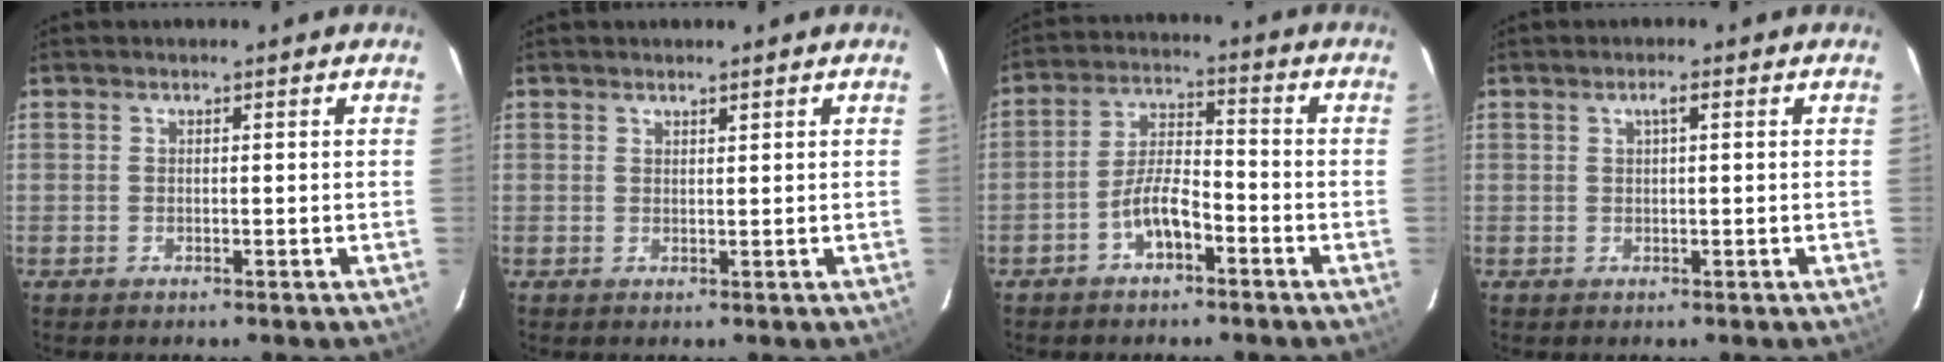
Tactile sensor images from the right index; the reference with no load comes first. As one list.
[{"total": 0.8, "force": [0.7, 0.1, 0.3], "torque": [-0.004, 0.000, 0.013]}, {"total": 6.6, "force": [-3.8, 2.5, 4.8], "torque": [-0.102, 0.016, -0.067]}, {"total": 1.4, "force": [0.5, 0.2, 1.3], "torque": [-0.023, 0.007, 0.009]}]